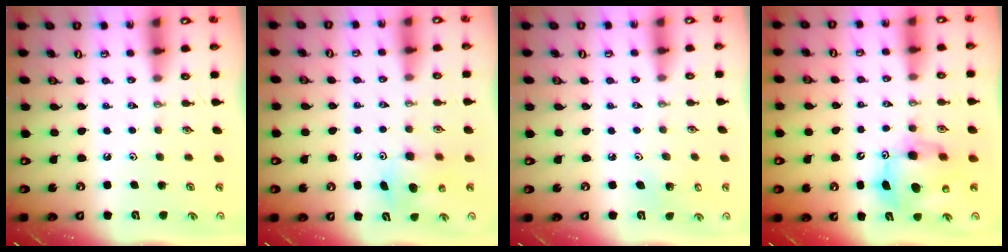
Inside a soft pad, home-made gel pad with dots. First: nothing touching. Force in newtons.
{"total": 7.9, "press": 7.9, "slide": 0.8}
{"total": 4.3, "press": 4.3, "slide": 0.3}
{"total": 10.1, "press": 10.0, "slide": 0.9}